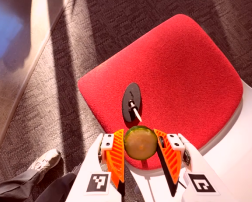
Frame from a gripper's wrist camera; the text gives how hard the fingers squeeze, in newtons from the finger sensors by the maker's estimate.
{"total": 7.6, "left": 7.9, "right": 7.2}